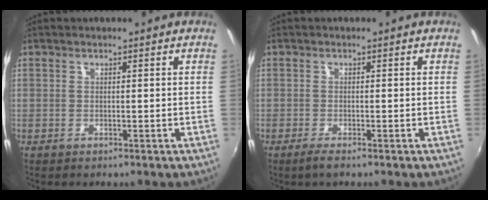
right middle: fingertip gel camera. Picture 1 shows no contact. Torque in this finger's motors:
{"motor_torque": [0.59, -0.65, 0.20, 0.05]}